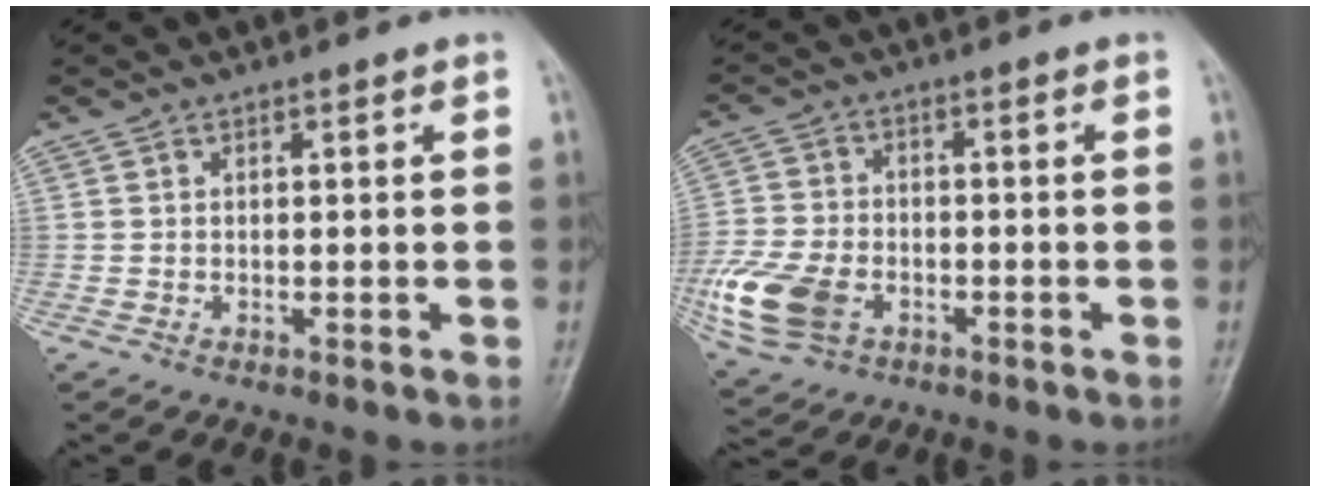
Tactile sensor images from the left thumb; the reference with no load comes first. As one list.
[{"total": 12.5, "force": [-4.4, 8.6, 8.0], "torque": [-0.172, 0.003, -0.081]}]